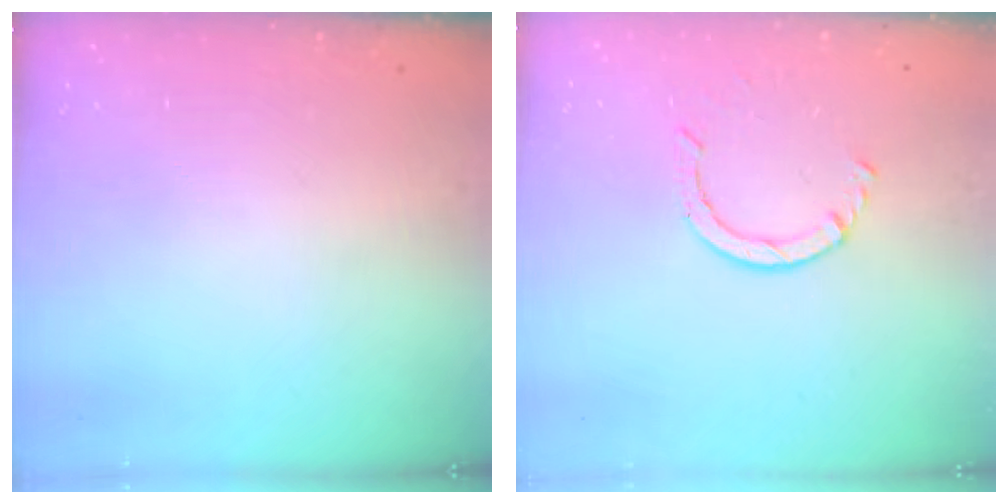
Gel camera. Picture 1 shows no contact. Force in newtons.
{"total": 2.2, "press": 2.2, "slide": 0.4}